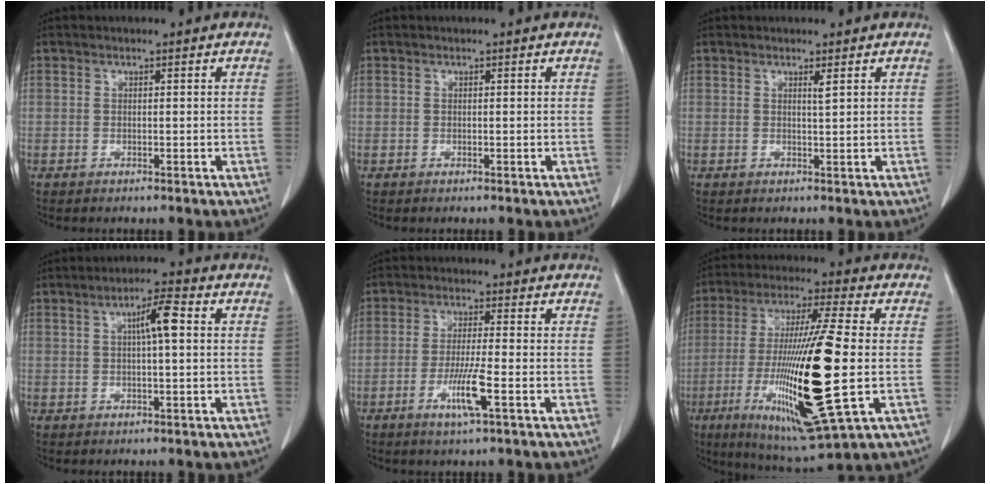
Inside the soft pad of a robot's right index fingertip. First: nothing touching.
{"total": 0.0}
{"total": 0.9, "force": [0.6, -0.2, 0.6], "torque": [-0.010, -0.002, 0.014]}
{"total": 4.9, "force": [1.0, 0.4, 4.8], "torque": [-0.083, 0.010, 0.015]}
{"total": 6.2, "force": [-2.4, -0.1, 5.7], "torque": [-0.104, -0.011, -0.043]}
{"total": 22.4, "force": [-4.5, 1.6, 21.9], "torque": [-0.443, -0.034, -0.074]}